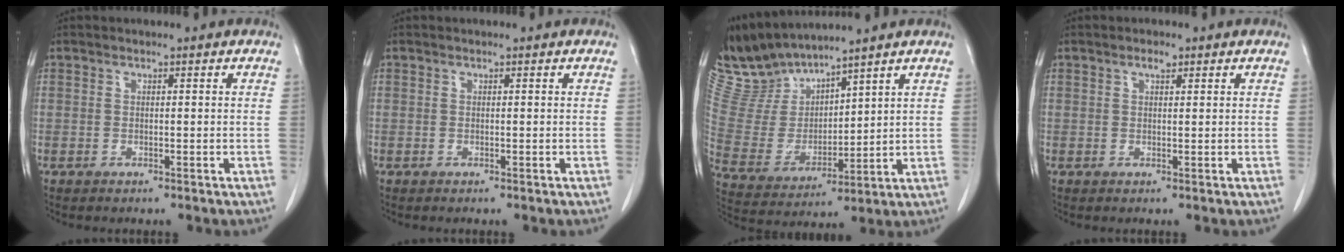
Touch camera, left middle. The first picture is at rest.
{"total": 0.0}
{"total": 10.5, "force": [10.2, 1.4, 1.7], "torque": [-0.060, 0.003, 0.231]}
{"total": 1.4, "force": [0.9, 0.5, 0.9], "torque": [-0.017, 0.001, 0.015]}